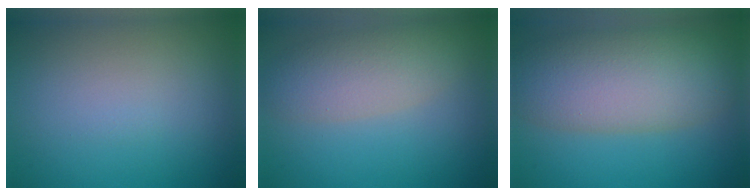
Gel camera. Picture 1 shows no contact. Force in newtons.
{"total": 4.5, "press": 4.5, "slide": 0.2}
{"total": 8.9, "press": 8.9, "slide": 0.4}